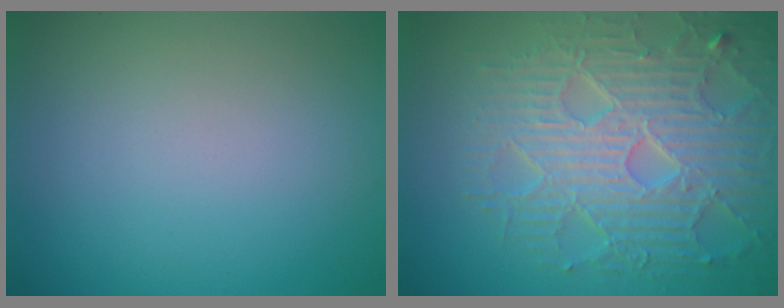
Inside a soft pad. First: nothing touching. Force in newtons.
{"total": 7.8, "press": 6.0, "slide": 4.9}